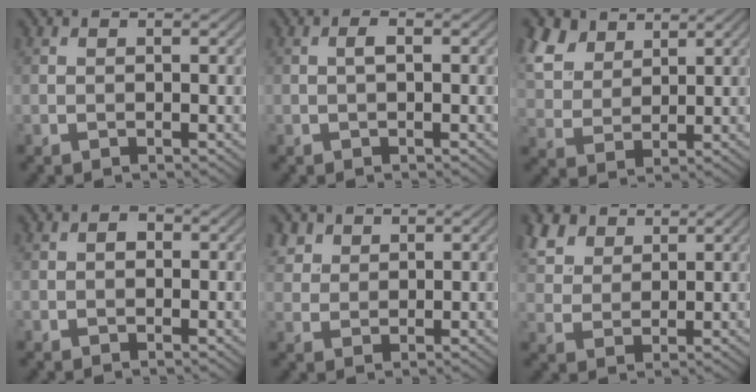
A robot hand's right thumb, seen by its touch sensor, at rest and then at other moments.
{"total": 1.0, "force": [0.0, 0.2, 1.0], "torque": [-0.020, 0.002, -0.001]}
{"total": 7.5, "force": [4.7, 4.5, 3.7], "torque": [-0.111, 0.011, 0.094]}
{"total": 1.0, "force": [-0.2, 0.8, 0.6], "torque": [-0.009, -0.002, -0.007]}
{"total": 3.4, "force": [2.2, 2.4, 1.1], "torque": [-0.039, -0.001, 0.057]}
{"total": 6.5, "force": [4.1, 4.0, 3.0], "torque": [-0.090, 0.011, 0.083]}